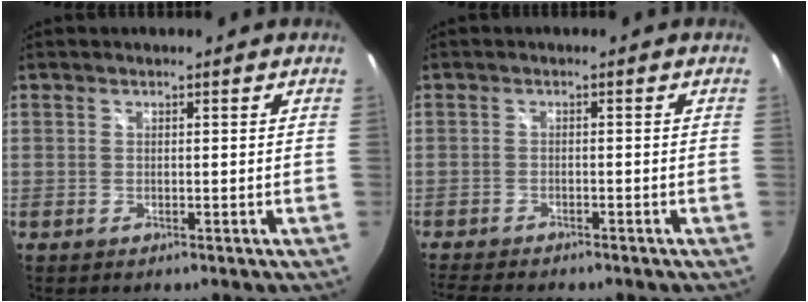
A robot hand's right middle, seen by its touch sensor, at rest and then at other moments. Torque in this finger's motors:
{"motor_torque": [1.10, -1.04, 0.15, 0.06]}